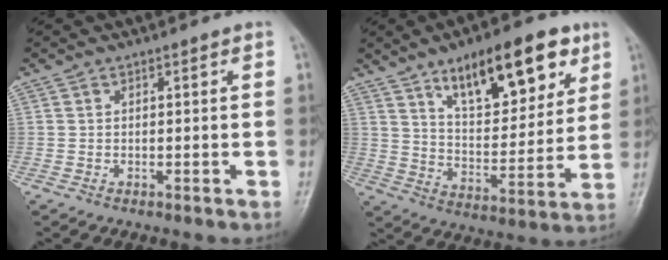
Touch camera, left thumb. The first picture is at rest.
{"total": 19.0, "force": [10.6, 8.0, 13.7], "torque": [-0.155, -0.047, 0.171]}